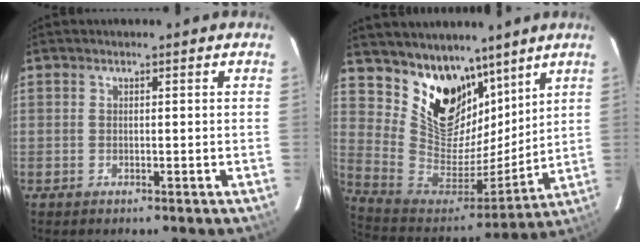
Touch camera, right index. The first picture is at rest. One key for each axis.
{"total": 18.0, "fx": 12.2, "fy": 11.4, "fz": 6.7, "tx": -0.152, "ty": -0.008, "tz": 0.238}